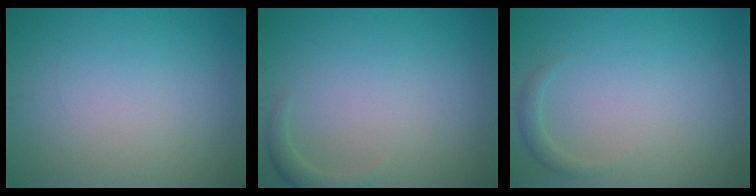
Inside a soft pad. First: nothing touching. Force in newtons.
{"total": 1.2, "press": 1.2, "slide": 0.2}
{"total": 1.1, "press": 1.1, "slide": 0.2}